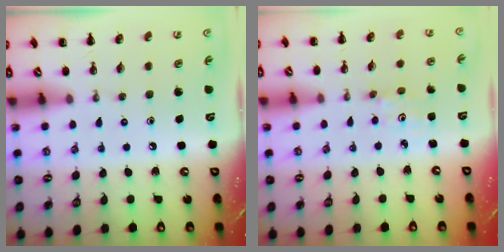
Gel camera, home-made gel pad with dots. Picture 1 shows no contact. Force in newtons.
{"total": 1.4, "press": 1.3, "slide": 0.5}